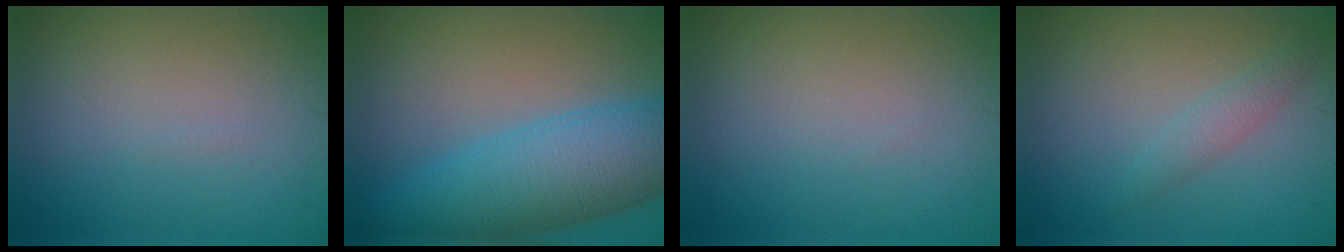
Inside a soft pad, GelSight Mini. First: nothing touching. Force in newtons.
{"total": 10.0, "press": 10.0, "slide": 0.3}
{"total": 0.0}
{"total": 1.5, "press": 1.5, "slide": 0.1}